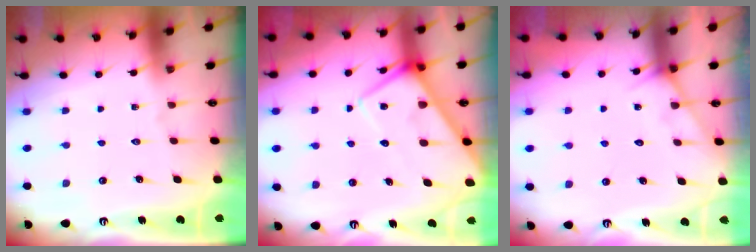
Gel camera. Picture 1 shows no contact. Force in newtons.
{"total": 8.3, "press": 8.3, "slide": 0.8}
{"total": 5.8, "press": 5.8, "slide": 0.5}